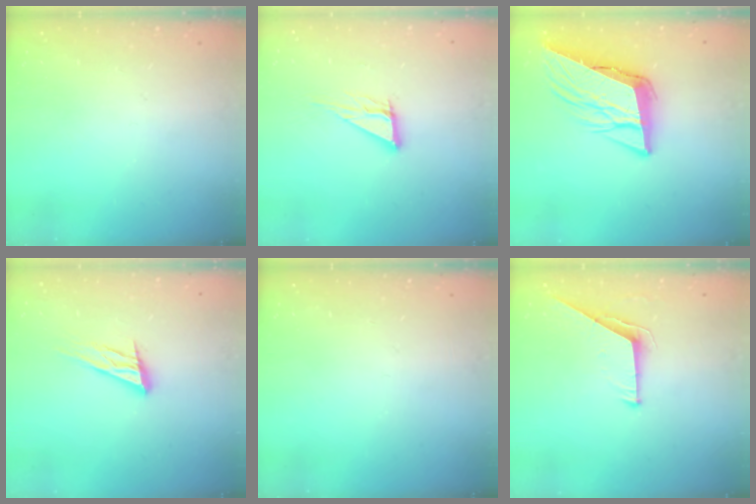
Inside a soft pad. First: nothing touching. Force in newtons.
{"total": 8.0, "press": 8.0, "slide": 0.7}
{"total": 12.3, "press": 11.7, "slide": 3.6}
{"total": 12.7, "press": 12.4, "slide": 2.8}
{"total": 0.0}
{"total": 6.2, "press": 6.2, "slide": 0.5}